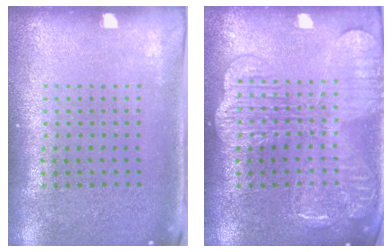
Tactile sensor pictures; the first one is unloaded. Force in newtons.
{"total": 4.0, "press": 3.9, "slide": 0.6}